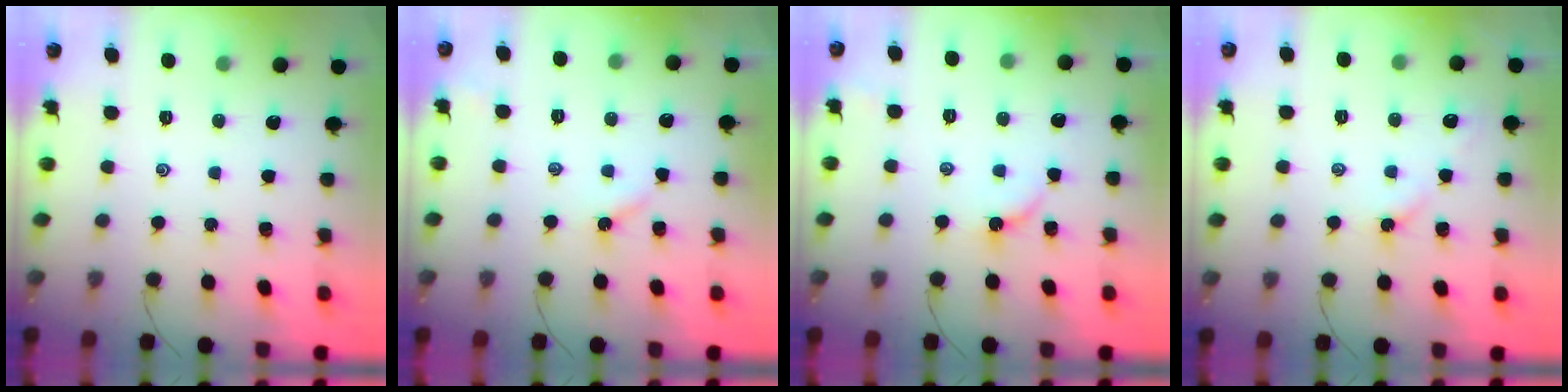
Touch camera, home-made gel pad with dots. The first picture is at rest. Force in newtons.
{"total": 3.0, "press": 3.0, "slide": 0.3}
{"total": 4.0, "press": 3.9, "slide": 0.4}
{"total": 2.2, "press": 2.1, "slide": 0.6}